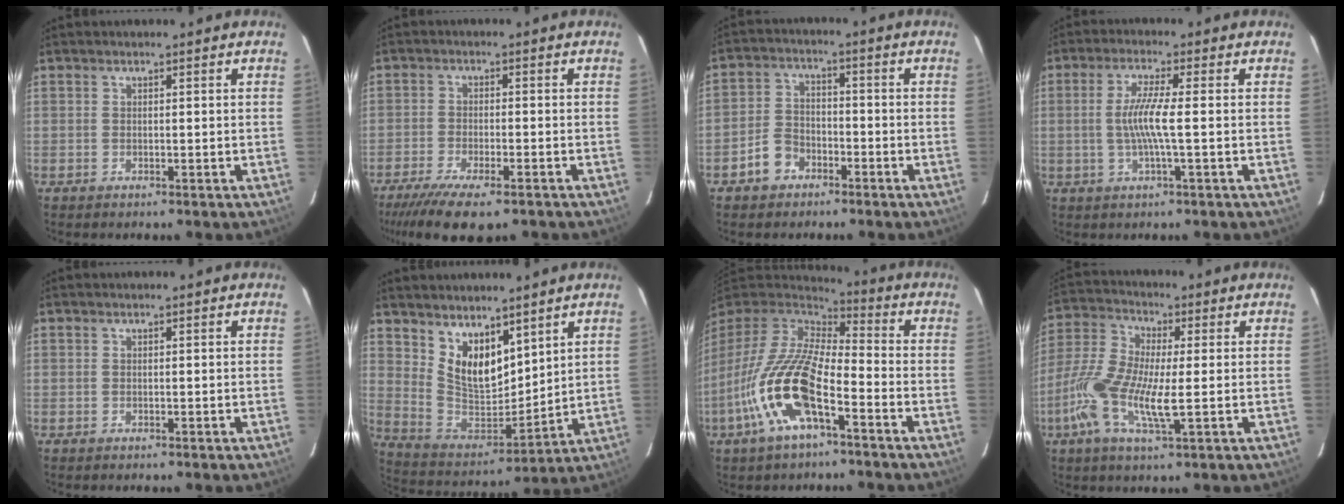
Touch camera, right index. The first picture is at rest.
{"total": 11.8, "force": [-8.9, 2.8, 7.2], "torque": [-0.163, -0.042, -0.154]}
{"total": 6.0, "force": [-3.7, 4.2, 2.2], "torque": [-0.054, 0.018, -0.062]}
{"total": 6.2, "force": [-0.7, -0.3, 6.2], "torque": [-0.125, -0.003, -0.011]}
{"total": 0.0}
{"total": 12.7, "force": [8.0, 6.4, 7.4], "torque": [-0.134, -0.009, 0.165]}
{"total": 18.5, "force": [-7.8, 6.3, 15.5], "torque": [-0.316, -0.026, -0.158]}
{"total": 12.3, "force": [-2.4, 3.3, 11.6], "torque": [-0.256, -0.001, -0.059]}